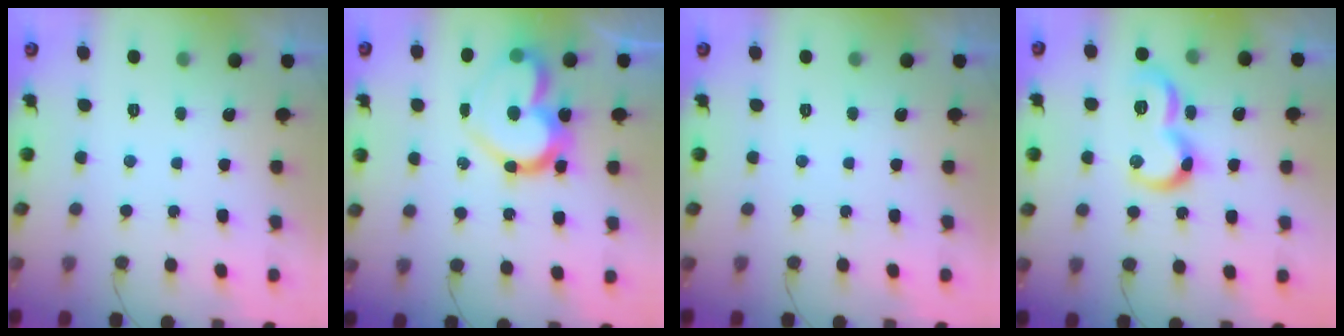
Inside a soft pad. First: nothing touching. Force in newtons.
{"total": 18.8, "press": 18.7, "slide": 1.9}
{"total": 0.0}
{"total": 12.7, "press": 12.6, "slide": 1.2}